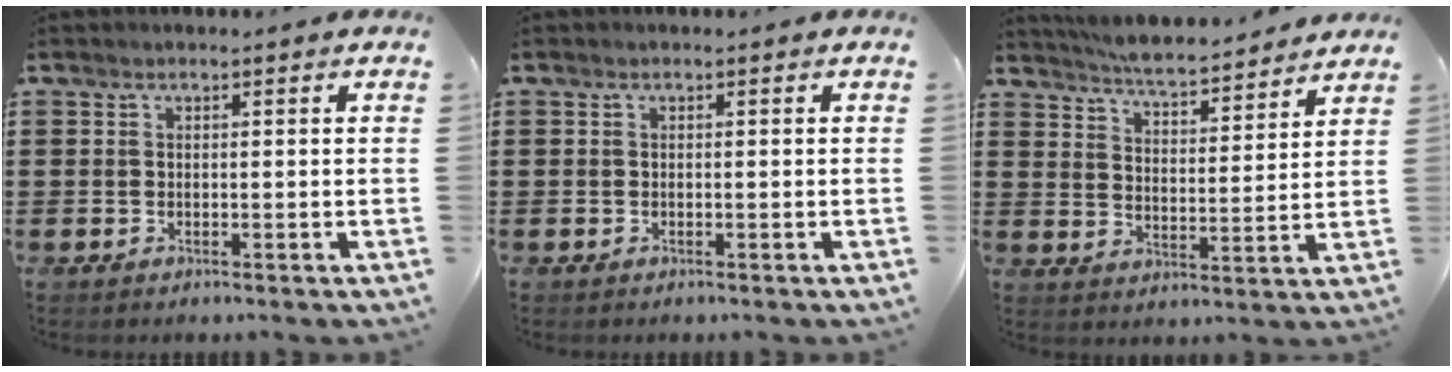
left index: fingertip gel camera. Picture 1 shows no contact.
{"total": 0.0}
{"total": 5.1, "force": [5.0, 0.0, 0.9], "torque": [-0.041, -0.034, 0.085]}